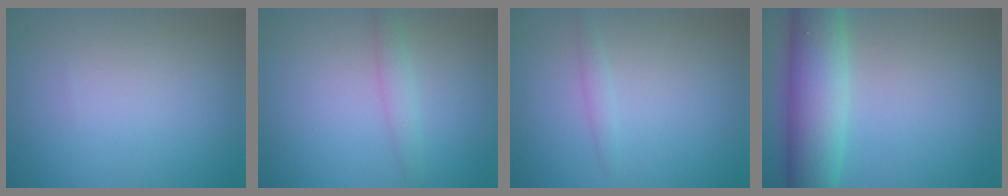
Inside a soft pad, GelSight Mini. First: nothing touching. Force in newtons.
{"total": 1.5, "press": 1.5, "slide": 0.1}
{"total": 0.9, "press": 0.9, "slide": 0.1}
{"total": 8.3, "press": 8.3, "slide": 0.2}